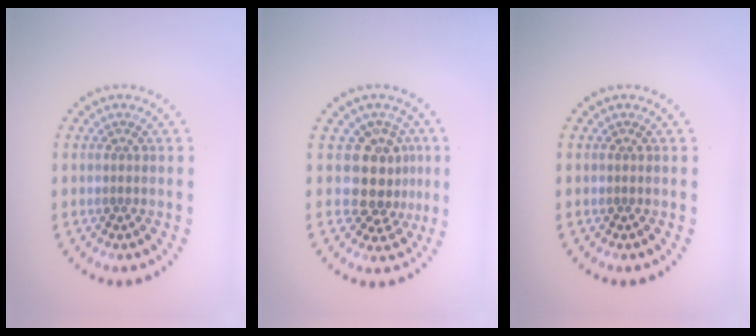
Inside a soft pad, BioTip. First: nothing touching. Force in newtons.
{"total": 3.8, "press": 3.1, "slide": 2.2}
{"total": 0.0}